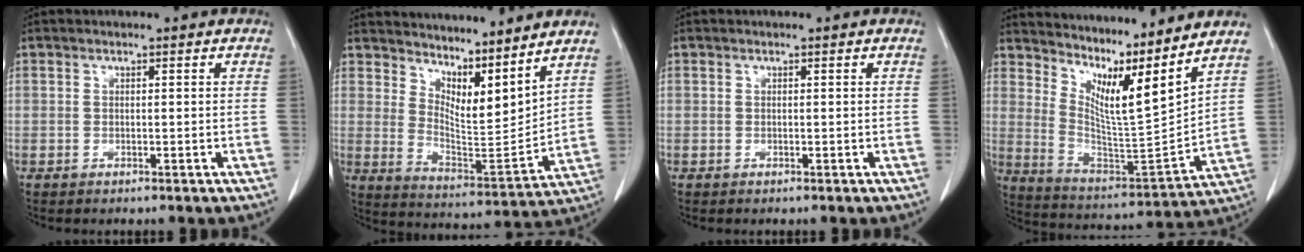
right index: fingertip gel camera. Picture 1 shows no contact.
{"total": 15.6, "force": [12.3, 2.1, 9.4], "torque": [-0.160, -0.020, 0.204]}
{"total": 0.0}
{"total": 15.5, "force": [11.5, 0.7, 10.2], "torque": [-0.184, -0.015, 0.199]}